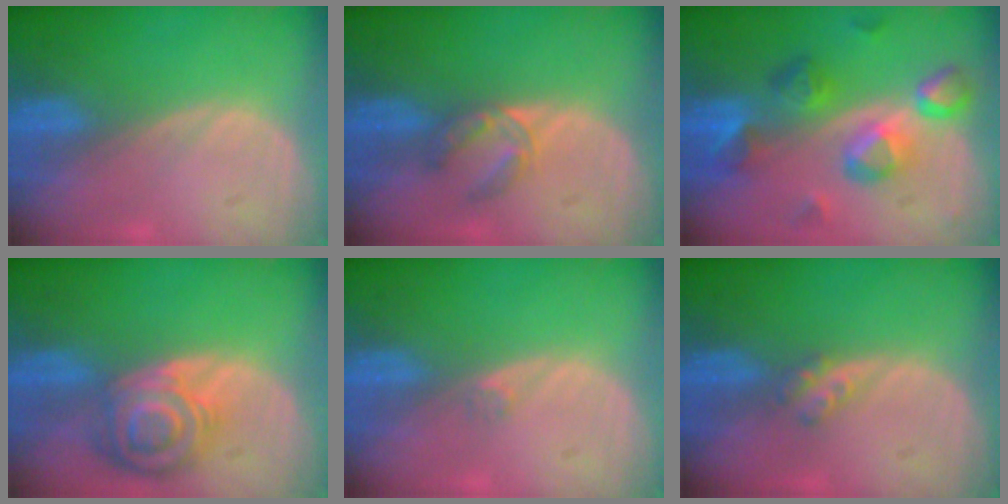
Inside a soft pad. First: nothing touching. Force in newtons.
{"total": 3.8, "press": 3.6, "slide": 1.0}
{"total": 9.5, "press": 8.4, "slide": 4.5}
{"total": 8.4, "press": 7.4, "slide": 3.9}
{"total": 0.8, "press": 0.7, "slide": 0.4}
{"total": 2.5, "press": 2.1, "slide": 1.4}